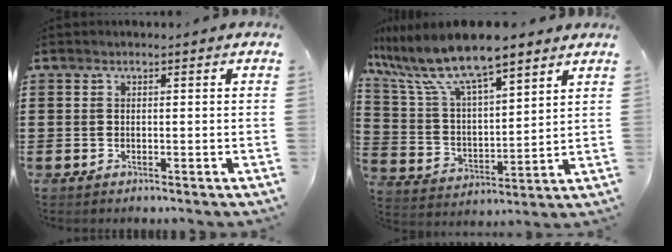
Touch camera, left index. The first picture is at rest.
{"total": 10.1, "force": [8.3, 1.9, 5.4], "torque": [-0.138, -0.038, 0.141]}